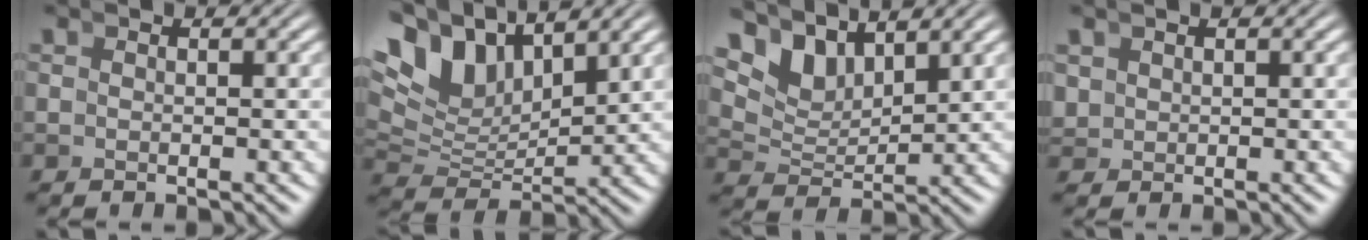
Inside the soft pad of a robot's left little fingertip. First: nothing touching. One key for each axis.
{"total": 9.3, "fx": 4.1, "fy": 5.9, "fz": 5.9, "tx": -0.123, "ty": 0.009, "tz": 0.066}
{"total": 6.7, "fx": 3.6, "fy": 4.2, "fz": 3.9, "tx": -0.085, "ty": 0.000, "tz": 0.061}
{"total": 1.6, "fx": 0.6, "fy": 1.4, "fz": 0.5, "tx": -0.020, "ty": -0.011, "tz": 0.020}